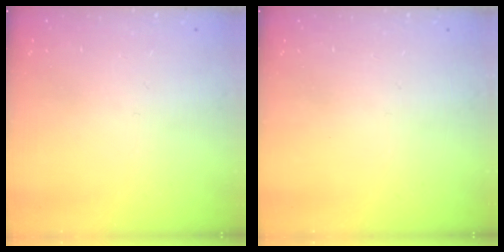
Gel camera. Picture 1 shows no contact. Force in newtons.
{"total": 0.0}